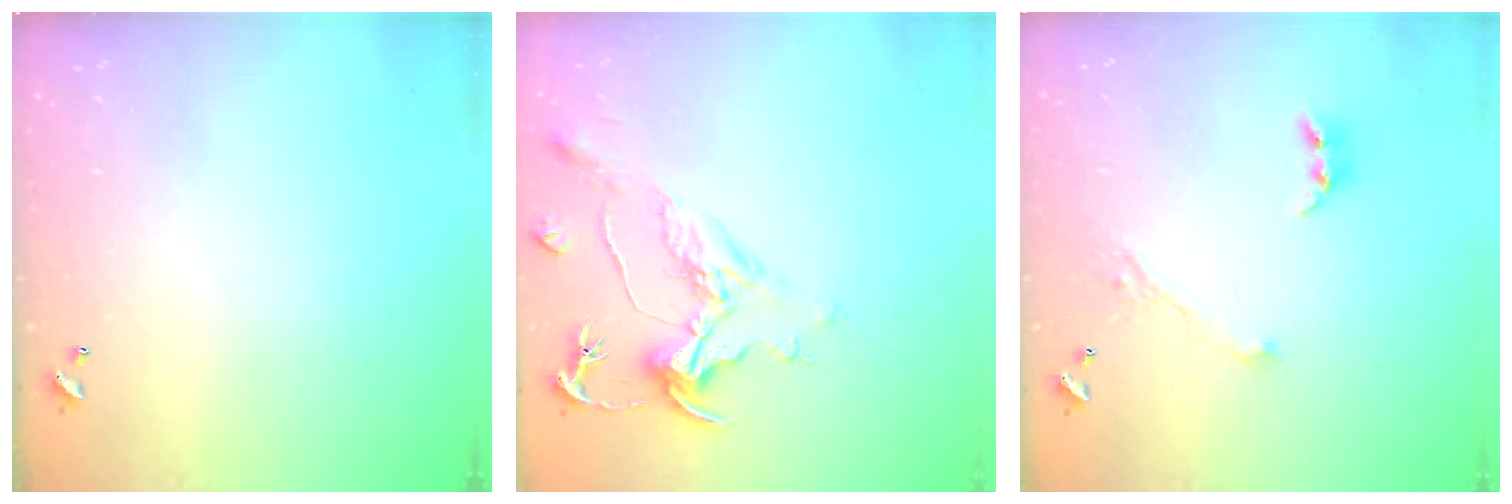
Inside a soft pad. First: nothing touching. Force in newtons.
{"total": 2.1, "press": 1.7, "slide": 1.3}
{"total": 4.4, "press": 4.3, "slide": 0.6}